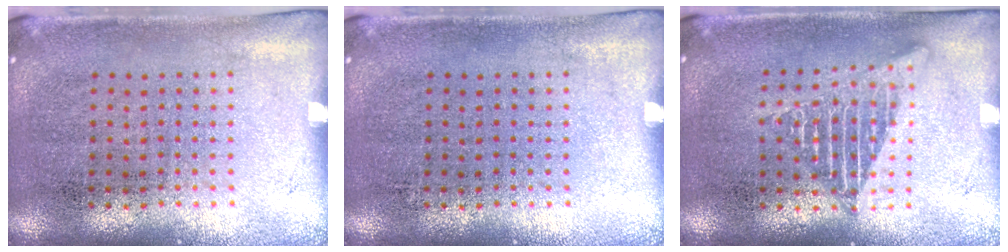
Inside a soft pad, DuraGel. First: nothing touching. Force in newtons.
{"total": 0.0}
{"total": 1.7, "press": 1.7, "slide": 0.2}